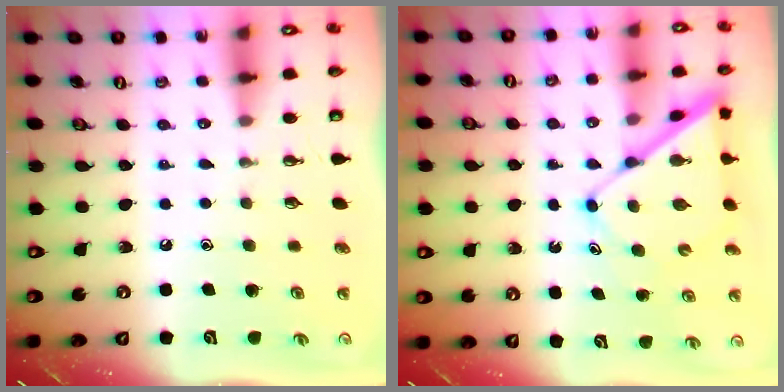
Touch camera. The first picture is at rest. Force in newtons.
{"total": 10.2, "press": 10.2, "slide": 0.9}